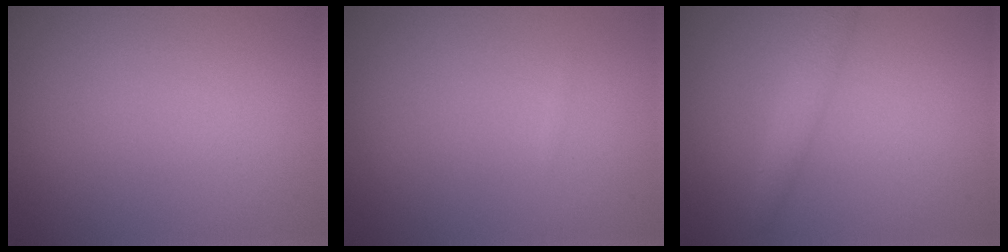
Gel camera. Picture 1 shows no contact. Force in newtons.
{"total": 0.0}
{"total": 1.8, "press": 1.8, "slide": 0.0}